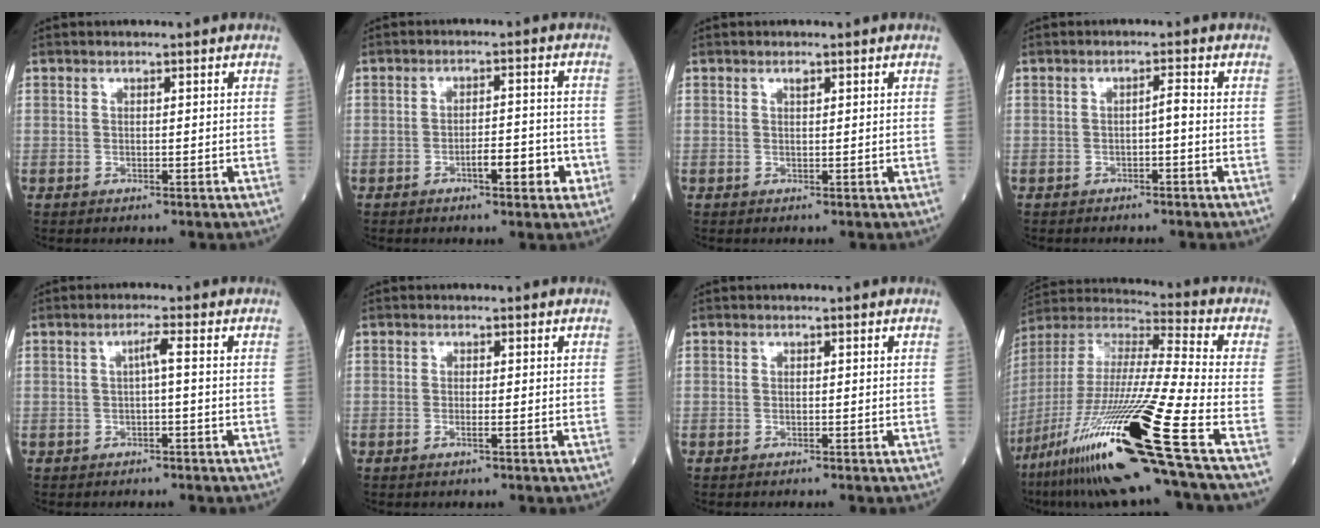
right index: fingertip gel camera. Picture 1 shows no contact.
{"total": 5.4, "force": [-2.4, 1.4, 4.6], "torque": [-0.065, 0.006, -0.034]}
{"total": 0.8, "force": [0.5, 0.4, 0.5], "torque": [-0.010, -0.002, 0.007]}
{"total": 1.5, "force": [-0.5, 0.1, 1.4], "torque": [-0.021, 0.003, -0.009]}
{"total": 1.9, "force": [0.0, -0.1, 1.9], "torque": [-0.031, 0.004, -0.001]}
{"total": 0.8, "force": [-0.4, -0.1, 0.7], "torque": [-0.016, 0.000, -0.007]}
{"total": 0.7, "force": [-0.7, 0.1, 0.3], "torque": [-0.002, -0.001, -0.010]}
{"total": 28.6, "force": [-15.3, -0.2, 24.2], "torque": [-0.478, -0.055, -0.284]}